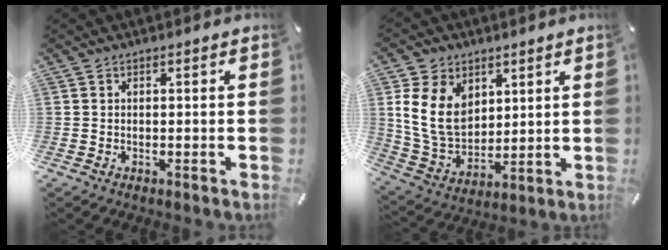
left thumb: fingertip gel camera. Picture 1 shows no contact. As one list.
[{"total": 13.3, "force": [4.0, 10.5, 7.1], "torque": [-0.171, -0.014, 0.075]}]